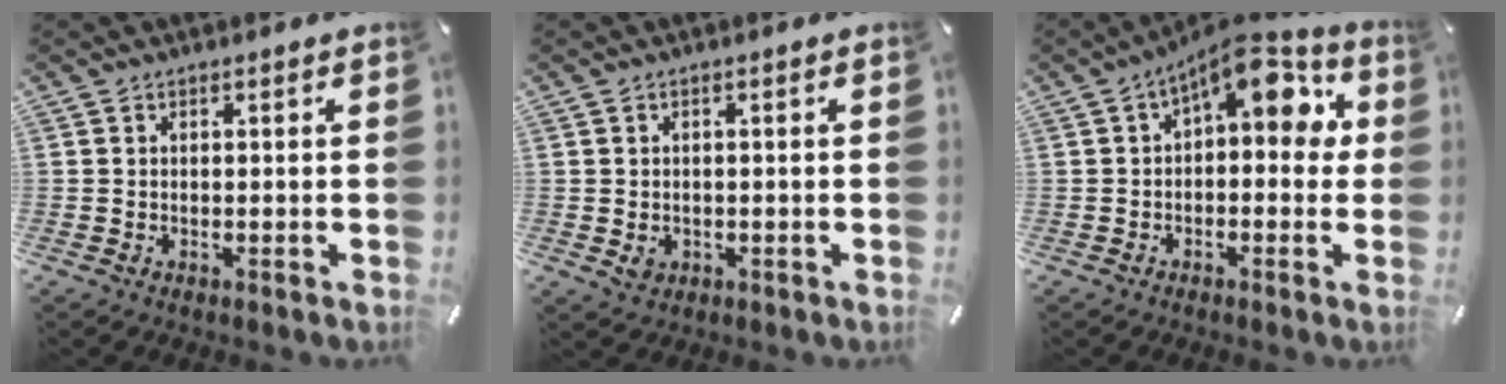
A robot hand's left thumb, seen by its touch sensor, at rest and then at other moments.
{"total": 2.3, "force": [-0.5, 2.0, 1.1], "torque": [-0.010, 0.000, -0.010]}
{"total": 11.8, "force": [4.7, 5.4, 9.4], "torque": [-0.135, -0.031, 0.078]}